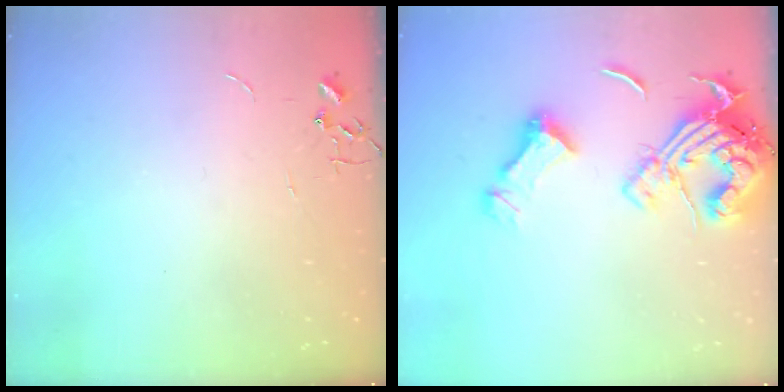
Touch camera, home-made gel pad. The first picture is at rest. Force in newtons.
{"total": 17.9, "press": 17.7, "slide": 2.2}